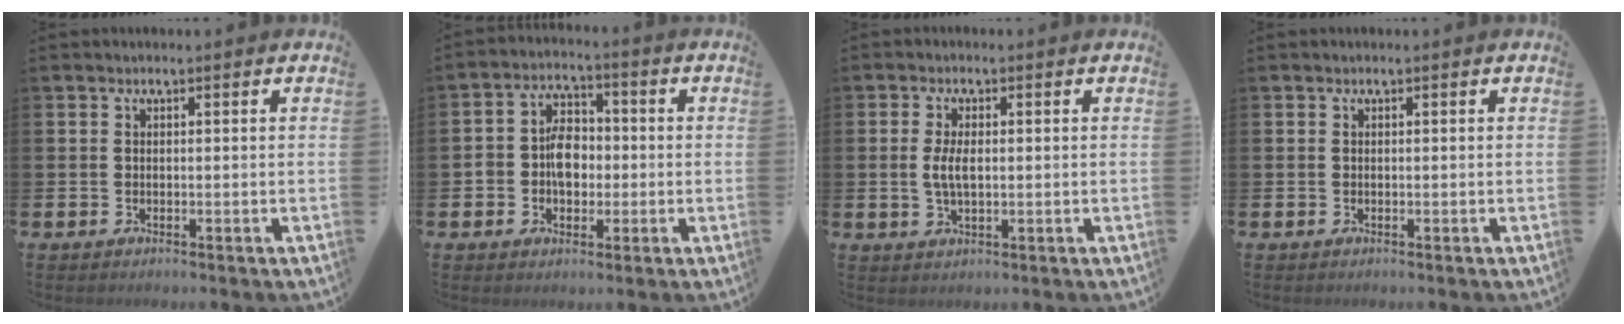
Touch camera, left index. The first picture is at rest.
{"total": 5.7, "force": [-0.5, 4.2, 3.8], "torque": [-0.065, 0.010, -0.017]}
{"total": 3.4, "force": [0.3, 1.5, 3.1], "torque": [-0.054, 0.004, 0.001]}
{"total": 0.0}